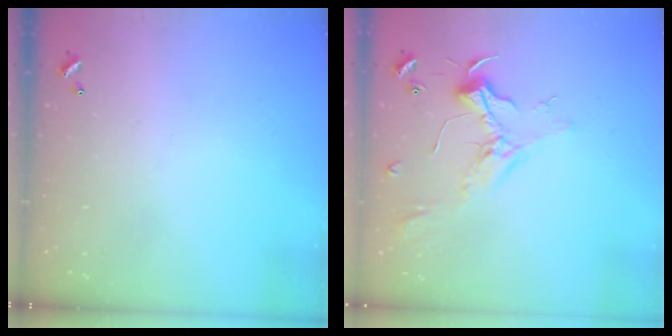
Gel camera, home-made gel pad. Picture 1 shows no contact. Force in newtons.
{"total": 2.4, "press": 2.3, "slide": 0.8}